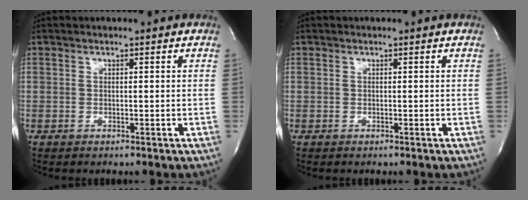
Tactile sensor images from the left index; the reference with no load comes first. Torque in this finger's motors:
{"motor_torque": [-0.14, 0.14, 0.00, 0.00]}